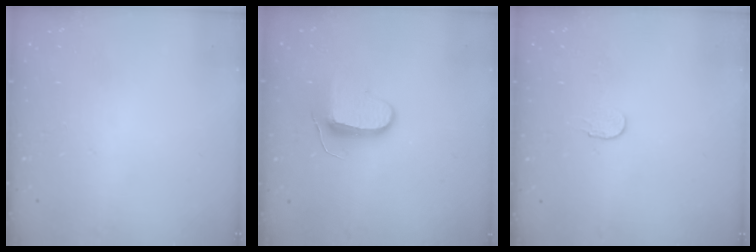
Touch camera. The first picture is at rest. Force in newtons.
{"total": 9.2, "press": 9.2, "slide": 0.3}
{"total": 2.9, "press": 2.9, "slide": 0.3}